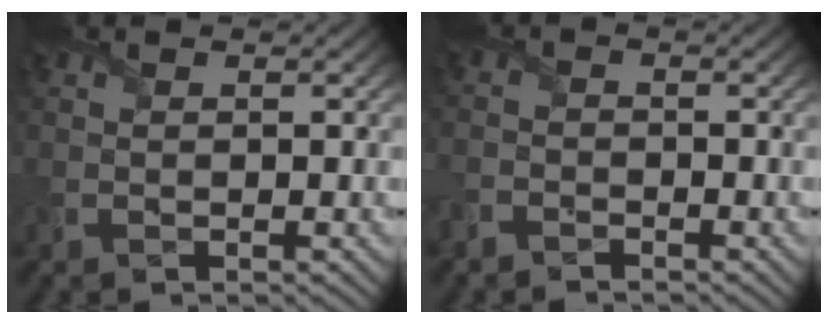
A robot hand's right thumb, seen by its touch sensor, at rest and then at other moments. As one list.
[{"total": 2.0, "force": [-1.9, 0.7, 0.1], "torque": [-0.005, -0.001, -0.050]}]